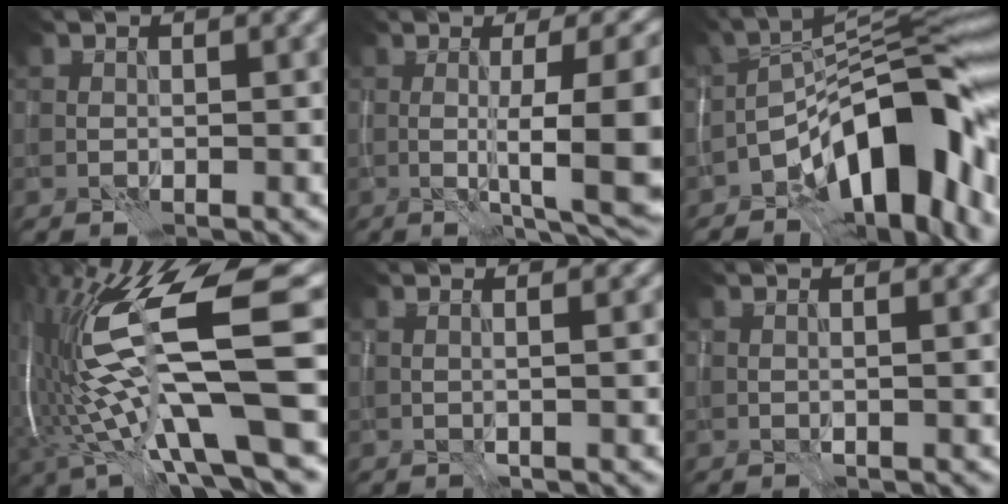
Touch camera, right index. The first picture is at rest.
{"total": 12.0, "force": [-1.4, 2.5, 11.7], "torque": [-0.146, 0.005, -0.009]}
{"total": 14.2, "force": [-6.9, 5.4, 11.1], "torque": [-0.140, 0.027, -0.130]}
{"total": 17.1, "force": [-0.5, 4.3, 16.5], "torque": [-0.322, -0.002, 0.001]}
{"total": 2.4, "force": [0.6, 0.9, 2.2], "torque": [-0.020, 0.010, -0.017]}
{"total": 1.5, "force": [0.6, 0.6, 1.3], "torque": [-0.013, 0.004, -0.011]}